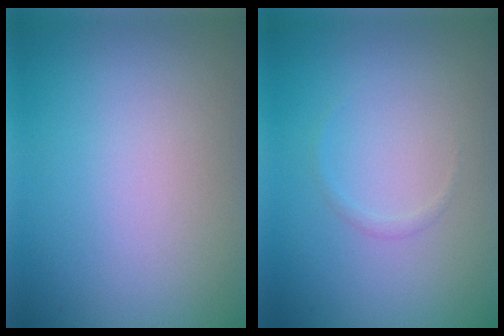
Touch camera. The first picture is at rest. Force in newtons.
{"total": 0.5, "press": 0.5, "slide": 0.0}